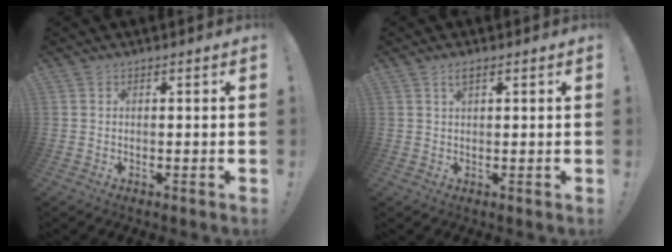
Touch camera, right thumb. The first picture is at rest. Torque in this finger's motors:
{"motor_torque": [0.10, 0.02, 0.29, 0.07, -0.01]}